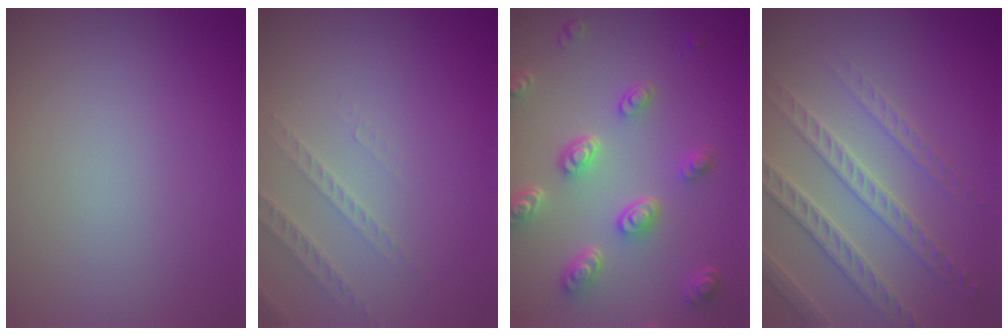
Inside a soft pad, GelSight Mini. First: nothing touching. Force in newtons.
{"total": 1.9, "press": 1.8, "slide": 0.6}
{"total": 4.7, "press": 3.5, "slide": 3.2}
{"total": 4.5, "press": 3.6, "slide": 2.7}